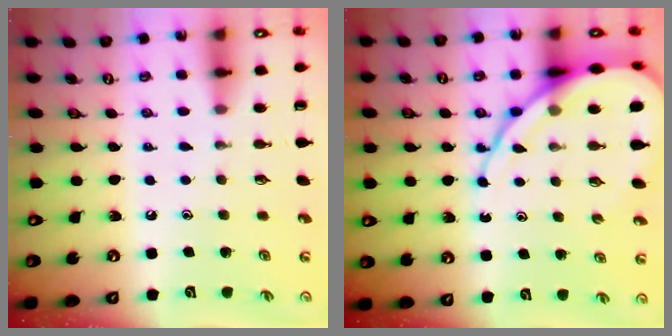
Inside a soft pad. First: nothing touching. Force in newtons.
{"total": 14.9, "press": 14.9, "slide": 1.6}